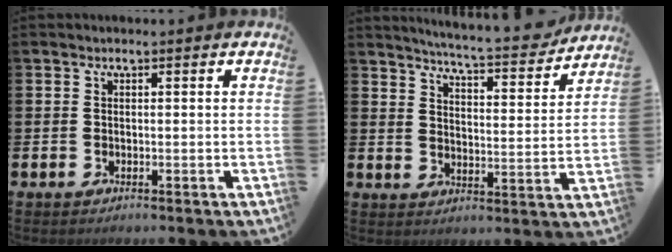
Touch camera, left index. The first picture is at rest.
{"total": 6.5, "force": [6.3, 0.1, 1.5], "torque": [-0.042, -0.051, 0.105]}